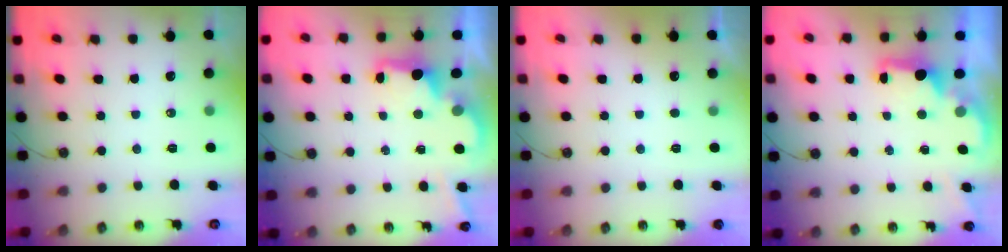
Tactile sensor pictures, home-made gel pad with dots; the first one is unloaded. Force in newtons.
{"total": 2.5, "press": 2.4, "slide": 0.8}
{"total": 0.7, "press": 0.2, "slide": 0.7}
{"total": 1.8, "press": 1.7, "slide": 0.7}